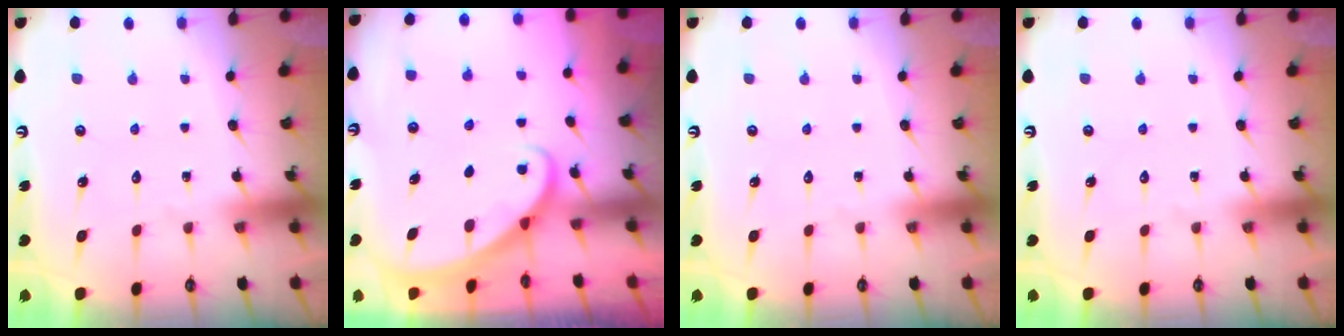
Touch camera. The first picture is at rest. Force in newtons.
{"total": 2.1, "press": 2.1, "slide": 0.1}
{"total": 0.0}
{"total": 0.0}